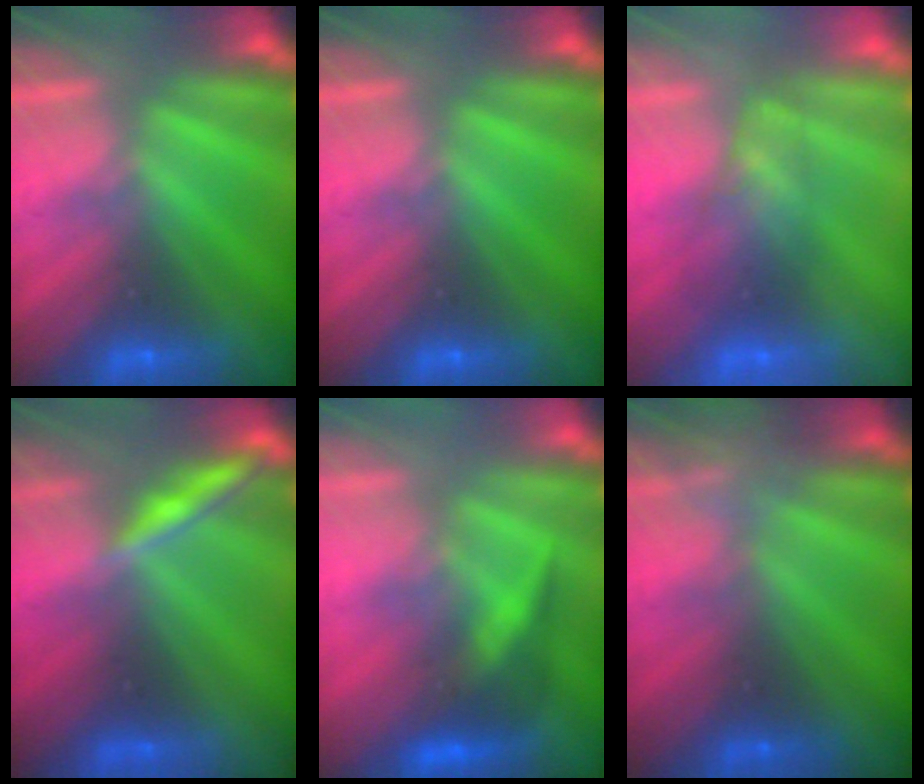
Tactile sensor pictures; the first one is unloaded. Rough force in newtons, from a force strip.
{"total": 0.0}
{"total": 2.5}
{"total": 1.9}
{"total": 2.8}
{"total": 2.3}